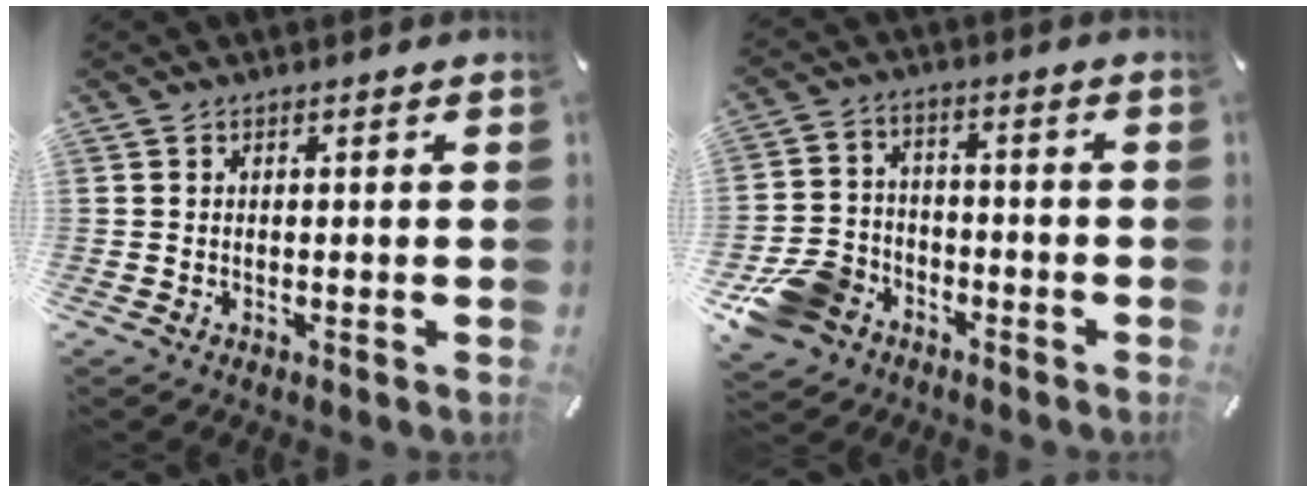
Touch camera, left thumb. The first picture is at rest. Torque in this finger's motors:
{"motor_torque": [-0.05, 1.76, -0.10, 0.40, 0.07]}